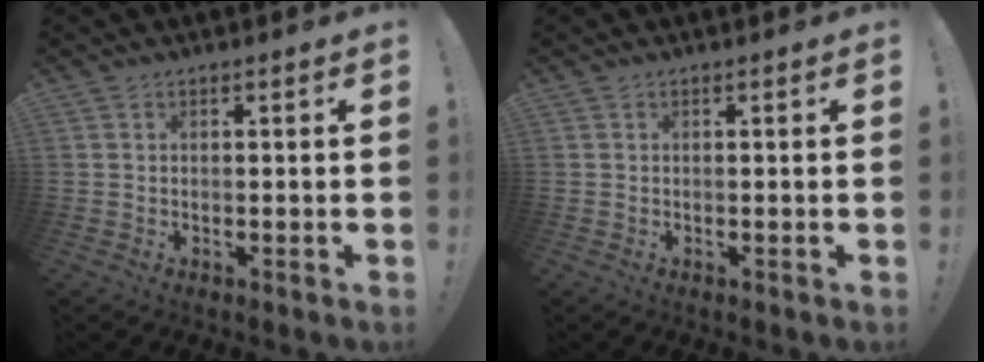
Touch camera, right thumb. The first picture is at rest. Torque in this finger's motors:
{"motor_torque": [-0.03, 0.03, 0.00, 0.00, 0.00]}